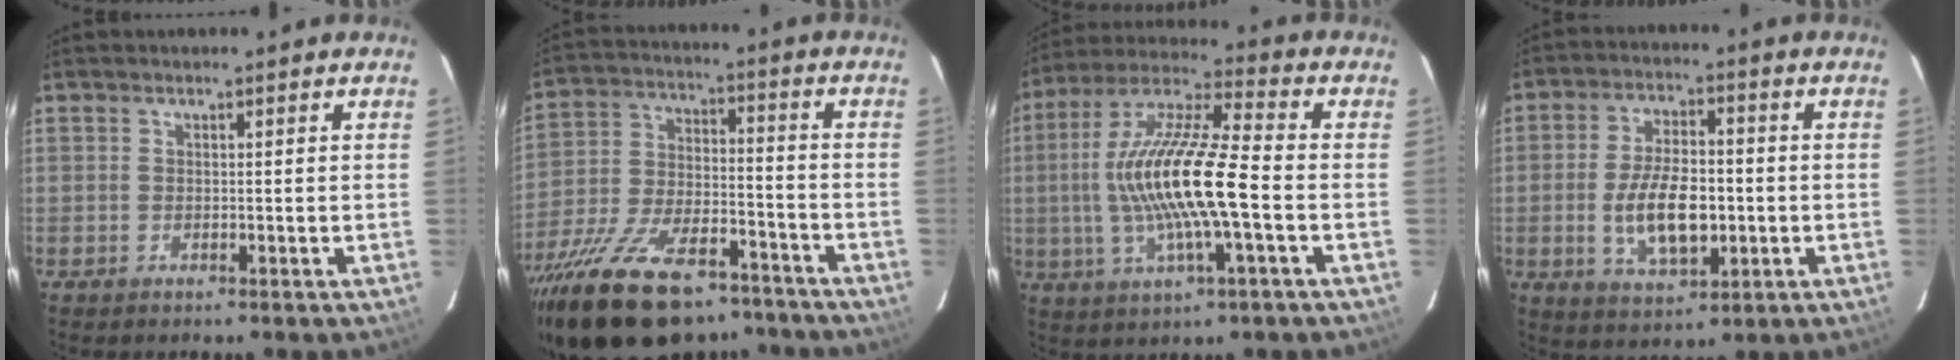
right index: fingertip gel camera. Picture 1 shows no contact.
{"total": 25.5, "force": [-18.7, 10.6, 13.7], "torque": [-0.272, -0.024, -0.293]}
{"total": 18.1, "force": [-2.1, 3.0, 17.8], "torque": [-0.345, 0.004, -0.044]}
{"total": 11.6, "force": [-2.0, 5.6, 9.9], "torque": [-0.193, -0.004, -0.026]}